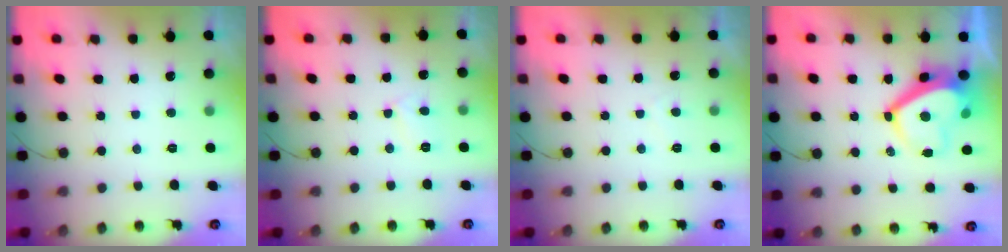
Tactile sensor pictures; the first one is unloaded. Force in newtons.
{"total": 3.9, "press": 3.8, "slide": 0.4}
{"total": 1.0, "press": 0.9, "slide": 0.6}
{"total": 9.3, "press": 9.3, "slide": 1.0}